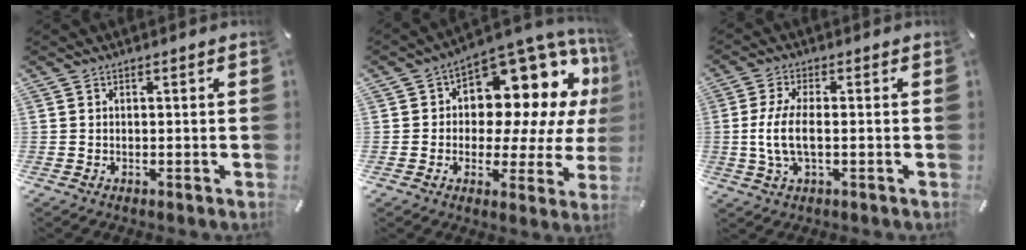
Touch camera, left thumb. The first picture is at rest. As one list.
[{"total": 13.1, "force": [6.2, 8.2, 8.1], "torque": [-0.100, -0.073, 0.103]}, {"total": 7.7, "force": [-0.7, 2.8, 7.2], "torque": [-0.157, -0.011, -0.015]}]